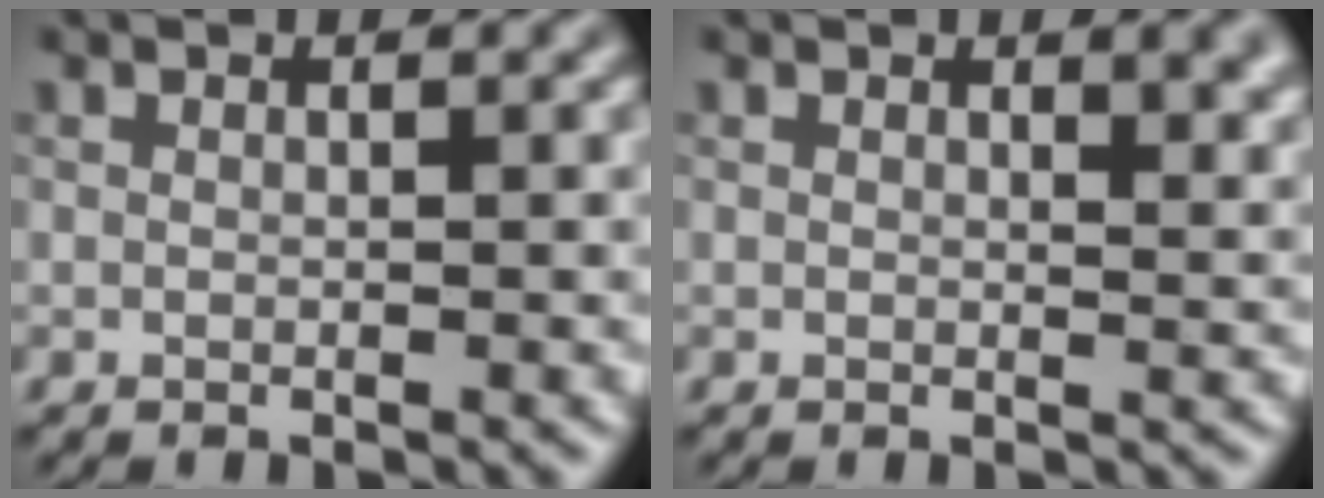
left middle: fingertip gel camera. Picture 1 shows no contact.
{"total": 2.7, "force": [1.5, 1.0, 2.0], "torque": [-0.018, 0.000, 0.023]}